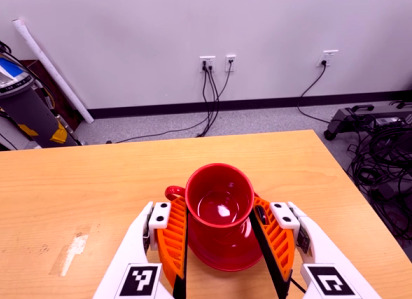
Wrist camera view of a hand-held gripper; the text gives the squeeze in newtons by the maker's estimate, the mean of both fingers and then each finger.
{"total": 2.6, "left": 2.3, "right": 2.9}